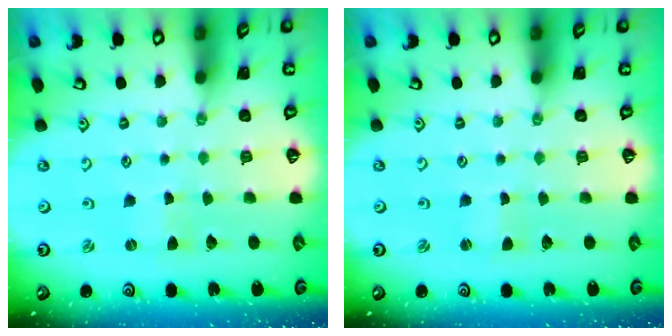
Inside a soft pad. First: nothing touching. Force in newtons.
{"total": 0.0}